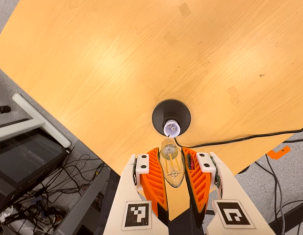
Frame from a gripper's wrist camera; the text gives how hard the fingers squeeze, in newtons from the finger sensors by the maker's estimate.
{"total": 22.2, "left": 25.5, "right": 18.9}